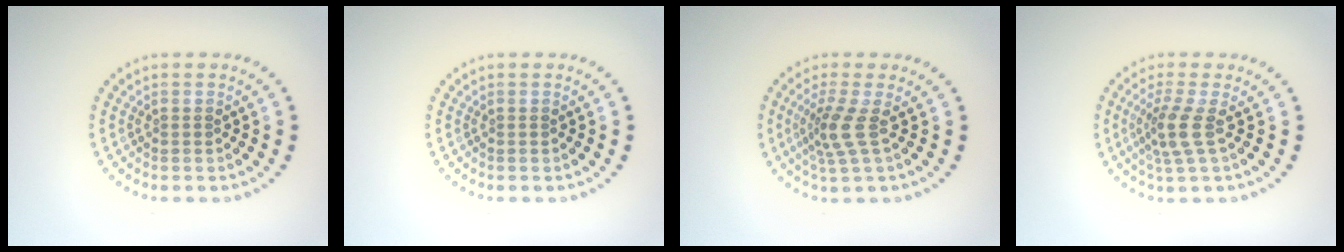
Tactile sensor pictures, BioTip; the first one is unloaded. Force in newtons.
{"total": 0.0}
{"total": 2.8, "press": 2.0, "slide": 2.0}
{"total": 2.7, "press": 2.2, "slide": 1.7}